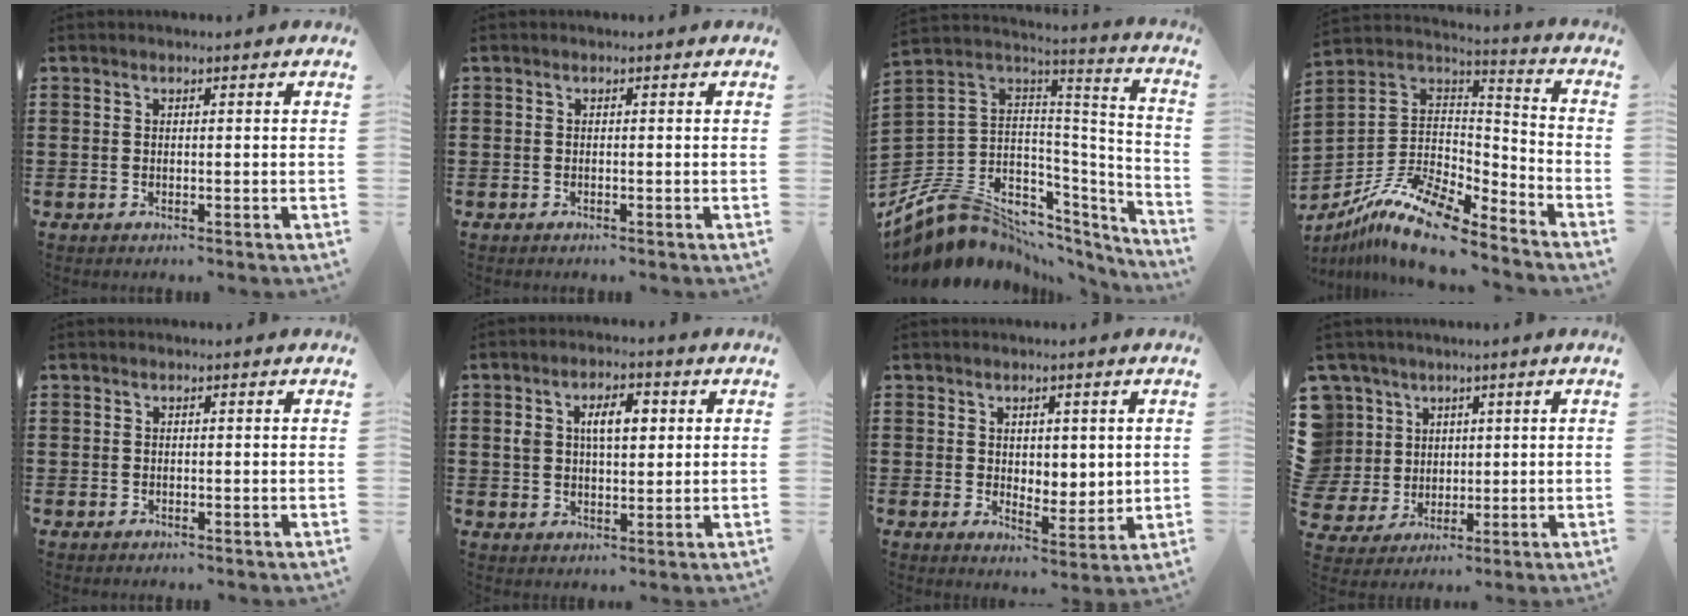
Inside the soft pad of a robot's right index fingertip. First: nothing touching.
{"total": 0.0}
{"total": 9.8, "force": [-5.1, 7.6, 3.5], "torque": [-0.108, -0.008, -0.089]}
{"total": 12.4, "force": [-9.5, 3.6, 7.1], "torque": [-0.152, 0.020, -0.188]}
{"total": 0.6, "force": [-0.2, 0.5, 0.0], "torque": [-0.001, 0.004, -0.005]}
{"total": 5.6, "force": [1.5, 3.1, 4.4], "torque": [-0.079, 0.010, 0.018]}
{"total": 3.3, "force": [2.1, 2.4, 0.9], "torque": [-0.020, 0.006, 0.037]}
{"total": 7.5, "force": [1.9, 7.2, 0.9], "torque": [-0.066, 0.011, 0.041]}